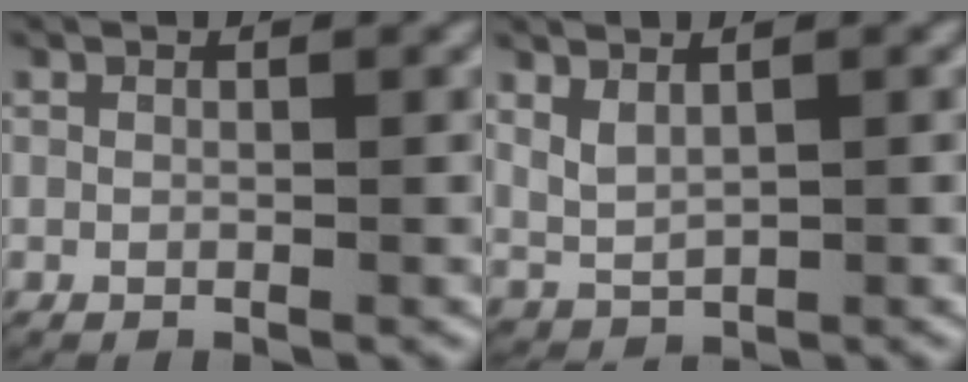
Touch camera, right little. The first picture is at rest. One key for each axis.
{"total": 2.7, "fx": 0.9, "fy": 2.0, "fz": 1.5, "tx": -0.042, "ty": -0.007, "tz": 0.027}